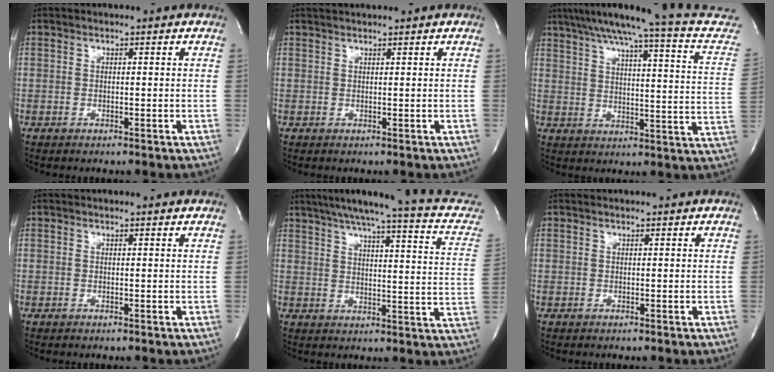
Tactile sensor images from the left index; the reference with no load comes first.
{"total": 3.1, "force": [2.9, 0.0, 1.1], "torque": [-0.014, 0.025, 0.043]}
{"total": 21.9, "force": [19.8, -1.0, 9.3], "torque": [-0.139, -0.066, 0.242]}
{"total": 1.6, "force": [1.6, 0.0, 0.2], "torque": [-0.011, -0.004, 0.010]}
{"total": 20.8, "force": [17.8, 1.7, 10.6], "torque": [-0.145, -0.031, 0.205]}
{"total": 1.1, "force": [1.1, 0.0, 0.3], "torque": [-0.010, 0.002, 0.012]}